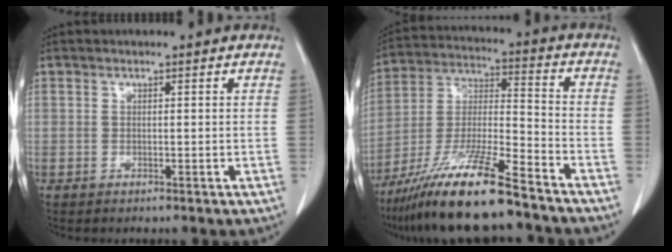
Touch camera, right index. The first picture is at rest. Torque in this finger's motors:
{"motor_torque": [1.03, -0.94, 0.56, 0.20]}